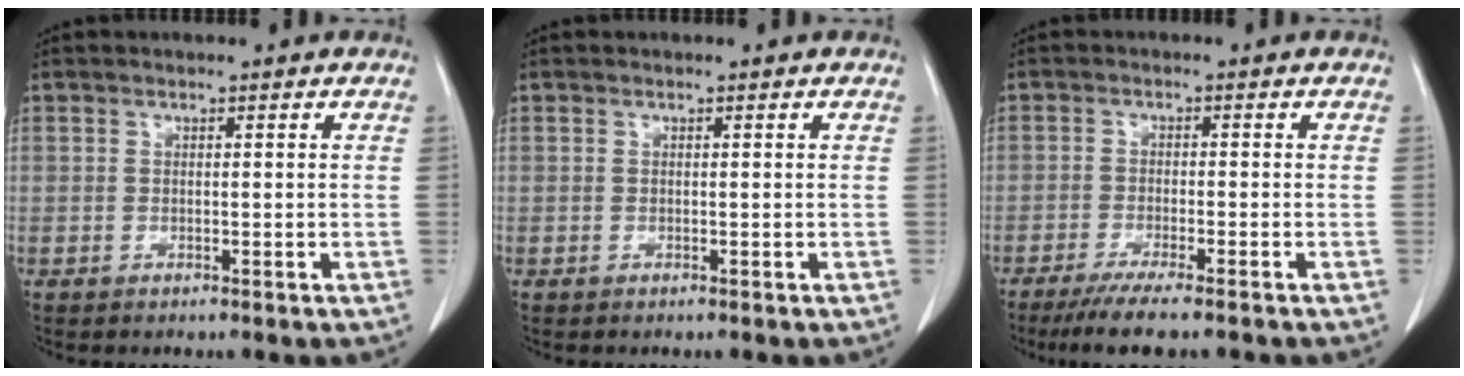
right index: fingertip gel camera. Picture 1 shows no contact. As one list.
[{"total": 0.0}, {"total": 7.2, "force": [-5.8, 0.0, 4.4], "torque": [-0.065, -0.017, -0.092]}]